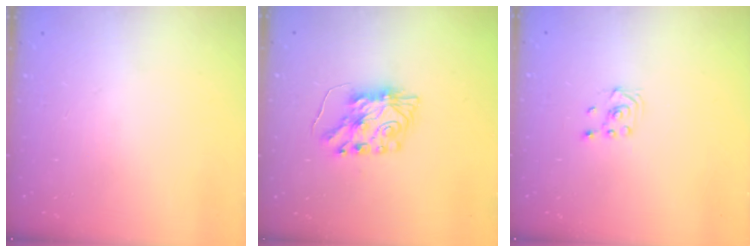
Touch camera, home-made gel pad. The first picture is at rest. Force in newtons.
{"total": 8.4, "press": 8.4, "slide": 0.4}
{"total": 2.0, "press": 1.8, "slide": 0.8}